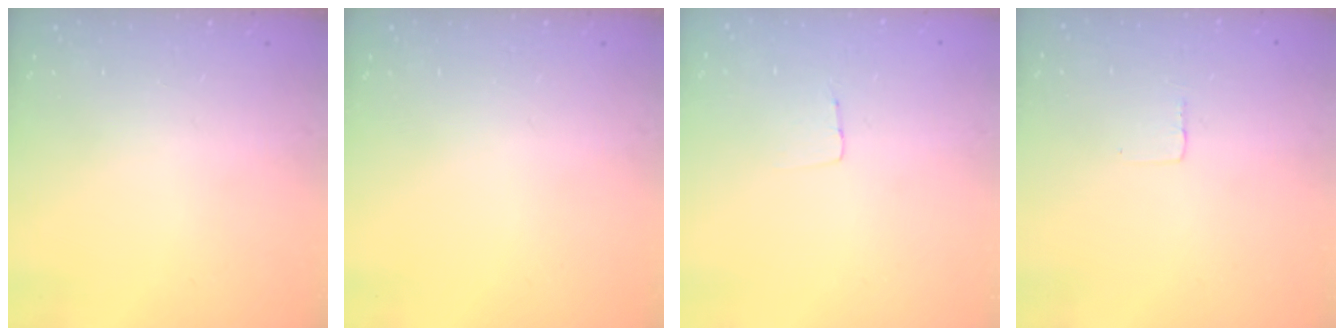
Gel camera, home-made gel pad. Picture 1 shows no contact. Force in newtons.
{"total": 0.0}
{"total": 3.2, "press": 3.2, "slide": 0.2}
{"total": 1.9, "press": 1.9, "slide": 0.1}